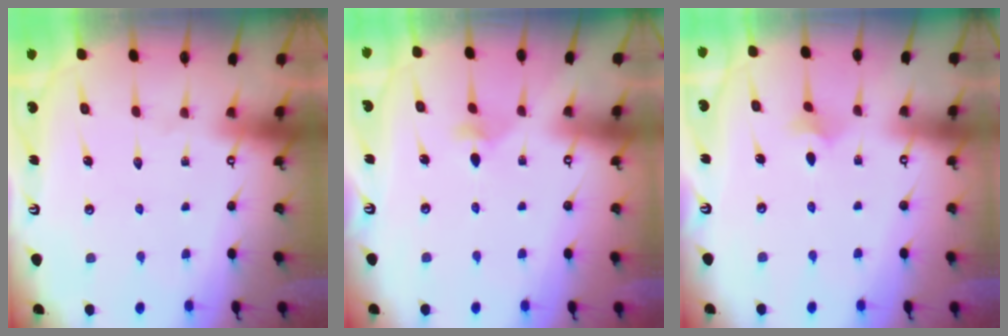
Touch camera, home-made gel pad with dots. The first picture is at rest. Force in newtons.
{"total": 3.8, "press": 3.7, "slide": 0.8}
{"total": 3.5, "press": 3.4, "slide": 0.7}